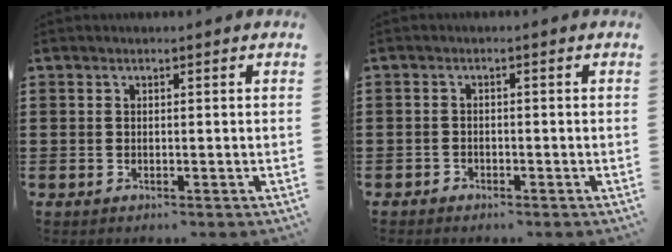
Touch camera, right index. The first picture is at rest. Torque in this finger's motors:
{"motor_torque": [0.86, 0.66, -0.21, -0.07]}